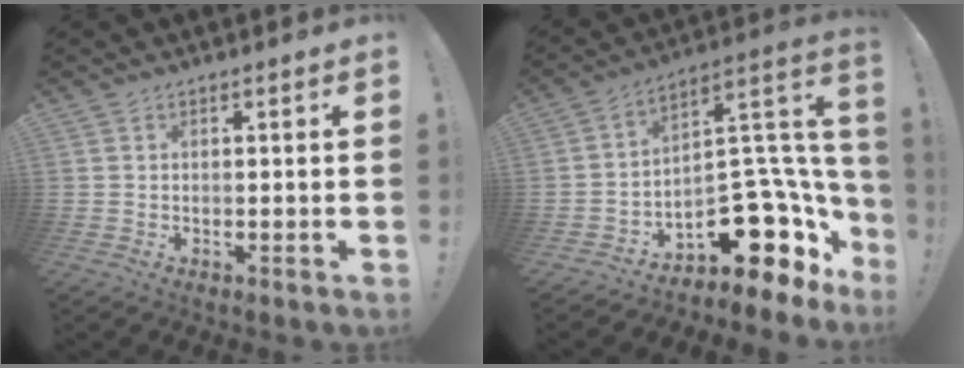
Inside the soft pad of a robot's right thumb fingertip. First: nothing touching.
{"total": 16.1, "force": [-6.6, 9.3, 11.4], "torque": [-0.112, 0.019, -0.096]}